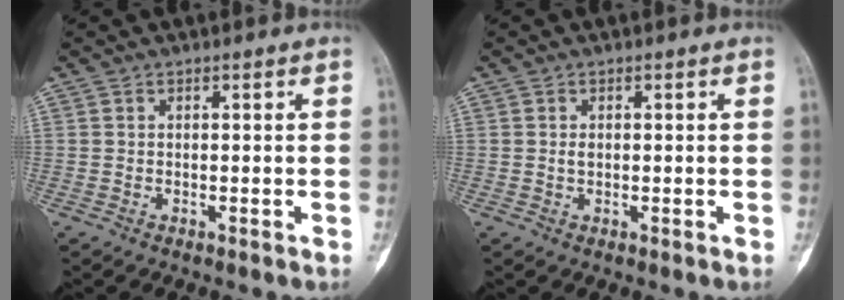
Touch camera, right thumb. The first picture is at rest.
{"total": 1.0, "force": [0.1, 0.7, 0.7], "torque": [-0.012, 0.001, 0.002]}